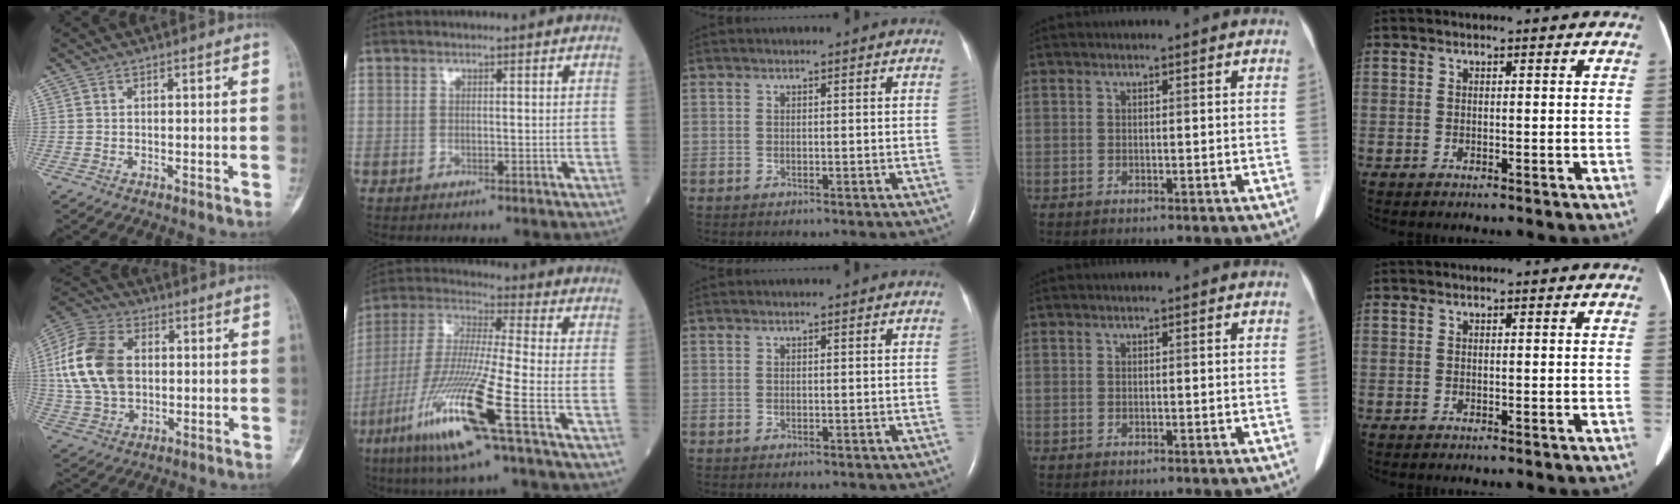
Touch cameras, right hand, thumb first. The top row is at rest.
{"thumb": {"total": 16.7, "force": [1.9, 11.4, 12.1], "torque": [-0.232, 0.012, 0.035]}, "index": {"total": 17.2, "force": [-7.9, -0.1, 15.2], "torque": [-0.332, -0.036, -0.156]}}